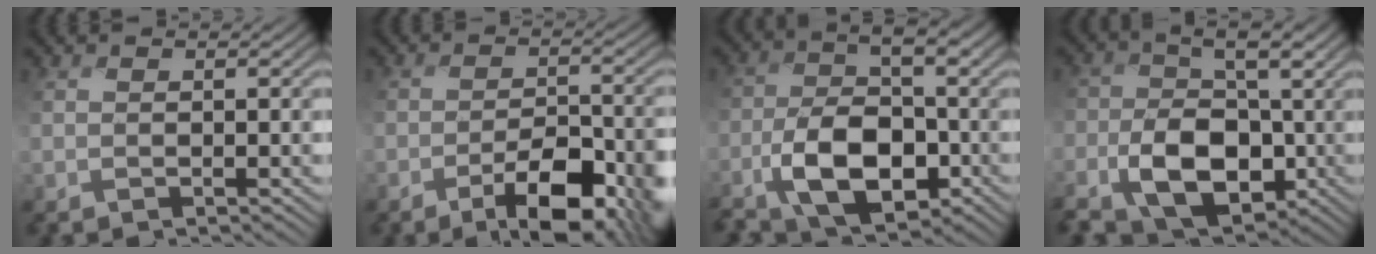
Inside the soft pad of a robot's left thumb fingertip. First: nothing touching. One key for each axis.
{"total": 10.0, "fx": -5.5, "fy": 3.7, "fz": 7.4, "tx": -0.112, "ty": -0.002, "tz": -0.083}
{"total": 10.3, "fx": -4.0, "fy": 5.6, "fz": 7.6, "tx": -0.153, "ty": -0.007, "tz": -0.077}
{"total": 10.4, "fx": -3.4, "fy": 6.6, "fz": 7.3, "tx": -0.144, "ty": -0.018, "tz": -0.062}